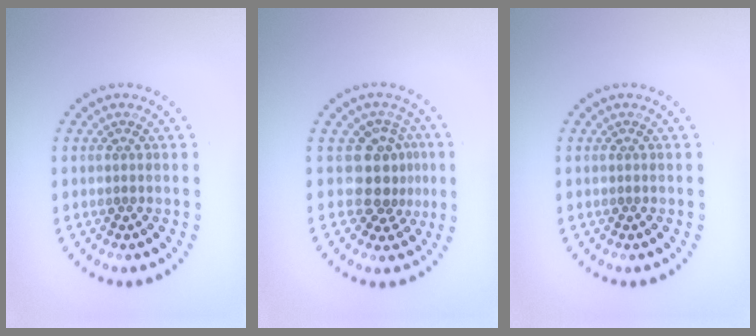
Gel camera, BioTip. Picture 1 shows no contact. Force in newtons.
{"total": 3.6, "press": 2.9, "slide": 2.1}
{"total": 0.0}